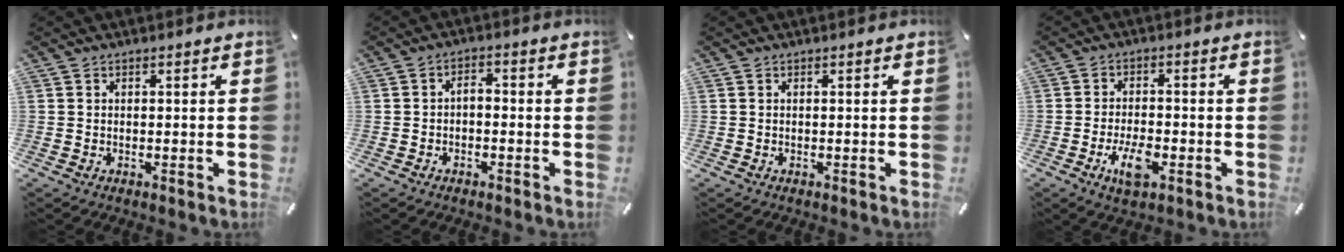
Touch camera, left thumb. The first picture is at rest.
{"total": 2.4, "force": [-1.3, 1.5, 1.5], "torque": [-0.028, 0.011, -0.027]}
{"total": 0.0}
{"total": 6.9, "force": [-3.0, 3.2, 5.3], "torque": [-0.108, 0.007, -0.053]}